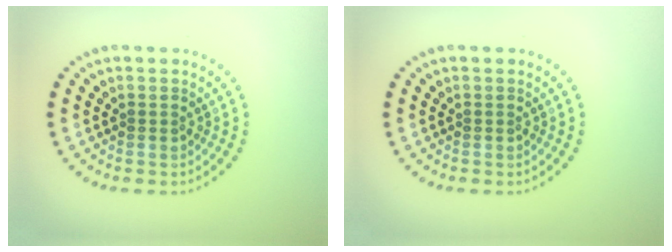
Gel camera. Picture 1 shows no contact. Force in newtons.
{"total": 0.0}